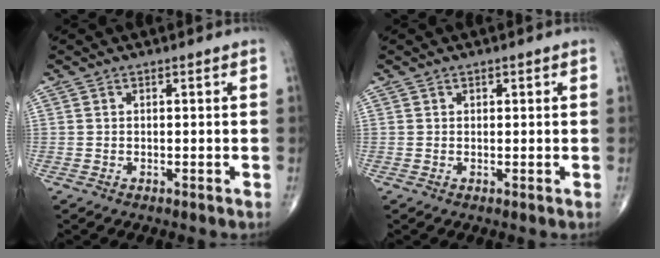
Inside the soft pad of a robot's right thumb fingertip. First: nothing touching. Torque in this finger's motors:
{"motor_torque": [0.00, -0.58, -0.41, -0.07, 0.01]}